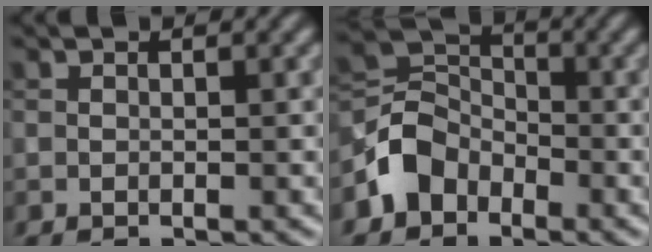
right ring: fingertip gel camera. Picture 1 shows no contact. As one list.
[{"total": 4.3, "force": [-2.5, 3.3, 1.3], "torque": [-0.024, 0.009, -0.060]}]